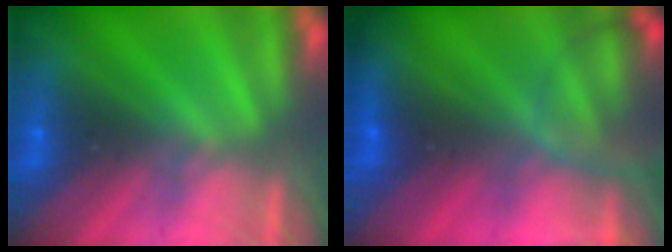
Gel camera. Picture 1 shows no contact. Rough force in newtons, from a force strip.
{"total": 8.8}